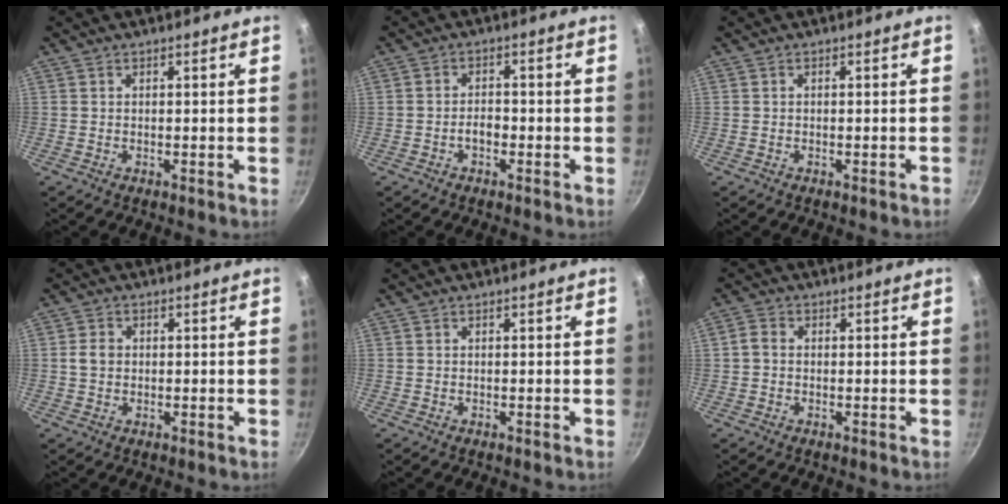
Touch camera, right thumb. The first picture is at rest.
{"total": 2.5, "force": [-1.1, 1.5, 1.7], "torque": [-0.019, 0.018, -0.020]}
{"total": 0.7, "force": [-0.5, 0.1, 0.5], "torque": [-0.014, 0.010, -0.004]}
{"total": 2.7, "force": [0.1, 2.2, 1.5], "torque": [-0.020, 0.006, -0.001]}
{"total": 0.0}
{"total": 2.2, "force": [-0.1, 1.8, 1.2], "torque": [-0.026, 0.009, -0.007]}